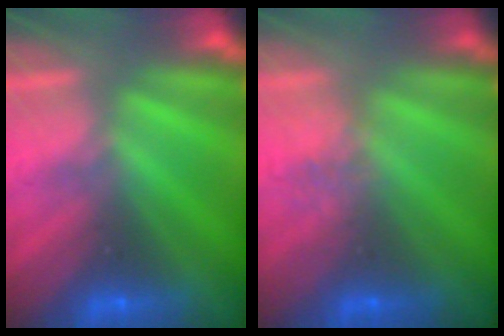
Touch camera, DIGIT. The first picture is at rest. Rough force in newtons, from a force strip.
{"total": 2.4}